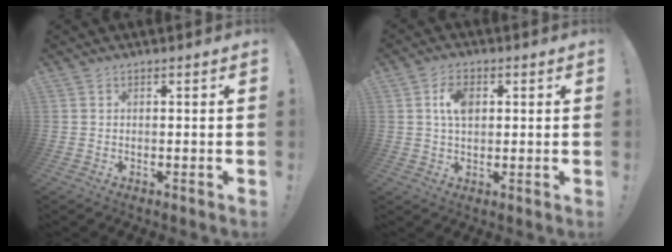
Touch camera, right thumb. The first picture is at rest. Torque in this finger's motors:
{"motor_torque": [0.76, 1.35, 0.81, 0.16, 0.00]}